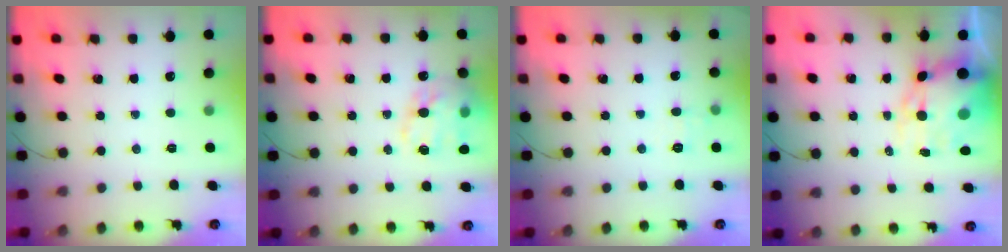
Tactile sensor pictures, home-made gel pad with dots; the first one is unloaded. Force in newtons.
{"total": 18.8, "press": 18.5, "slide": 3.5}
{"total": 5.3, "press": 5.2, "slide": 1.3}
{"total": 12.6, "press": 12.2, "slide": 3.1}